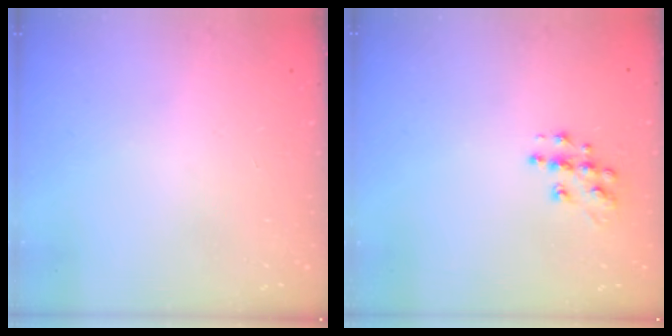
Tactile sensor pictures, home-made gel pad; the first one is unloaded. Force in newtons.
{"total": 9.5, "press": 9.5, "slide": 0.6}